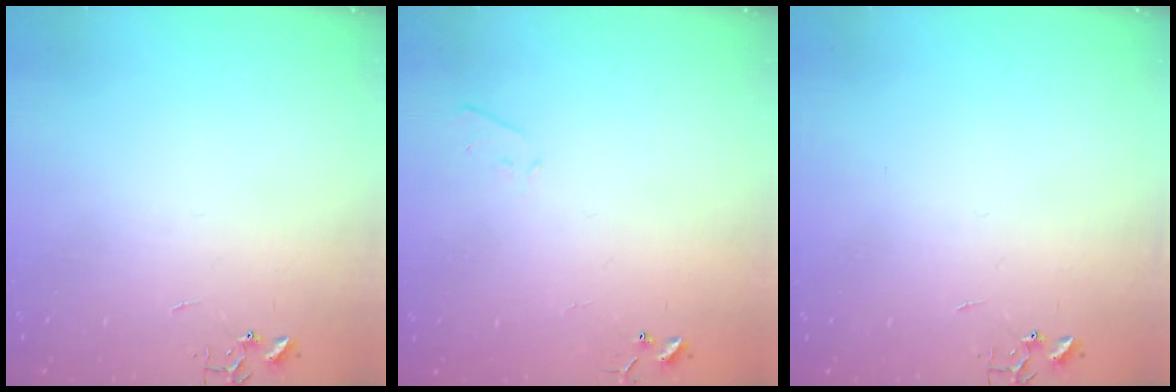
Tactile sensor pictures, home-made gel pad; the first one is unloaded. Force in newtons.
{"total": 4.2, "press": 4.2, "slide": 0.6}
{"total": 0.0}